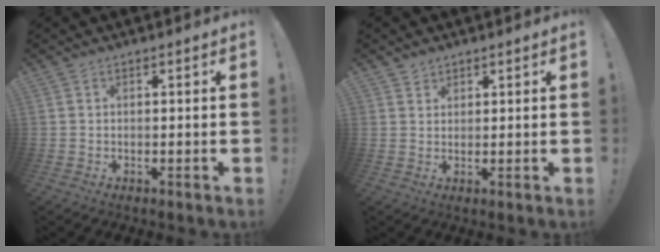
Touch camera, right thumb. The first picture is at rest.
{"total": 2.5, "force": [2.1, 1.4, 0.0], "torque": [0.008, -0.016, 0.037]}